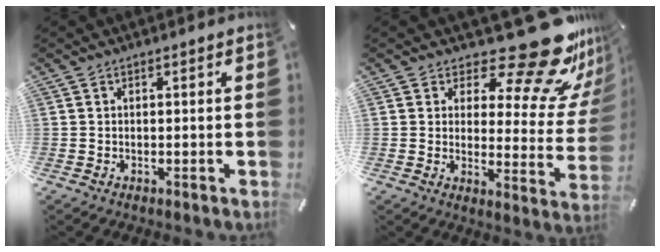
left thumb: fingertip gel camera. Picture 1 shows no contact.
{"total": 21.3, "force": [15.5, 7.3, 12.7], "torque": [-0.153, -0.123, 0.253]}